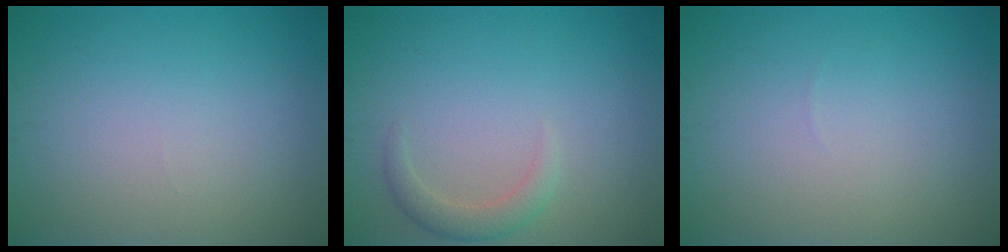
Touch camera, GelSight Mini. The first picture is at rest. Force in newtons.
{"total": 2.0, "press": 2.0, "slide": 0.2}
{"total": 0.0}